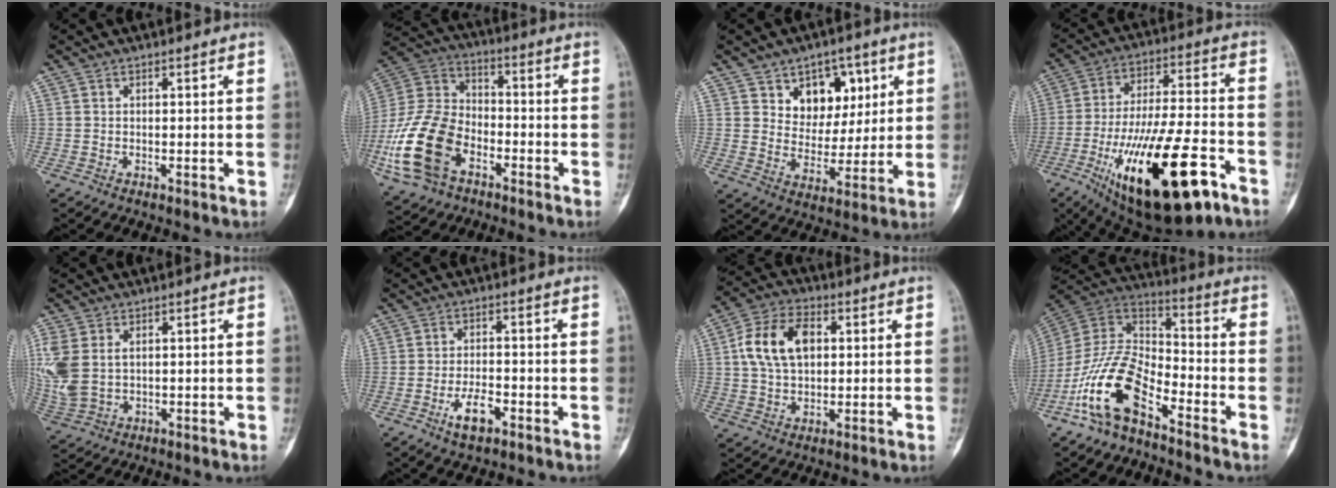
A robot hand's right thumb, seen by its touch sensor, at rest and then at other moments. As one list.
[{"total": 18.9, "force": [-7.2, 12.2, 12.5], "torque": [-0.250, 0.038, -0.140]}, {"total": 10.7, "force": [4.9, 7.9, 5.4], "torque": [-0.033, -0.023, 0.081]}, {"total": 26.4, "force": [-12.0, 8.9, 21.8], "torque": [-0.377, 0.037, -0.183]}, {"total": 10.9, "force": [2.0, 7.5, 7.7], "torque": [-0.209, 0.001, 0.054]}, {"total": 5.3, "force": [-2.8, 2.4, 3.9], "torque": [-0.068, 0.014, -0.047]}, {"total": 11.9, "force": [2.7, 7.6, 8.7], "torque": [-0.152, 0.009, 0.045]}, {"total": 15.5, "force": [-8.8, 7.3, 10.5], "torque": [-0.195, 0.074, -0.176]}]